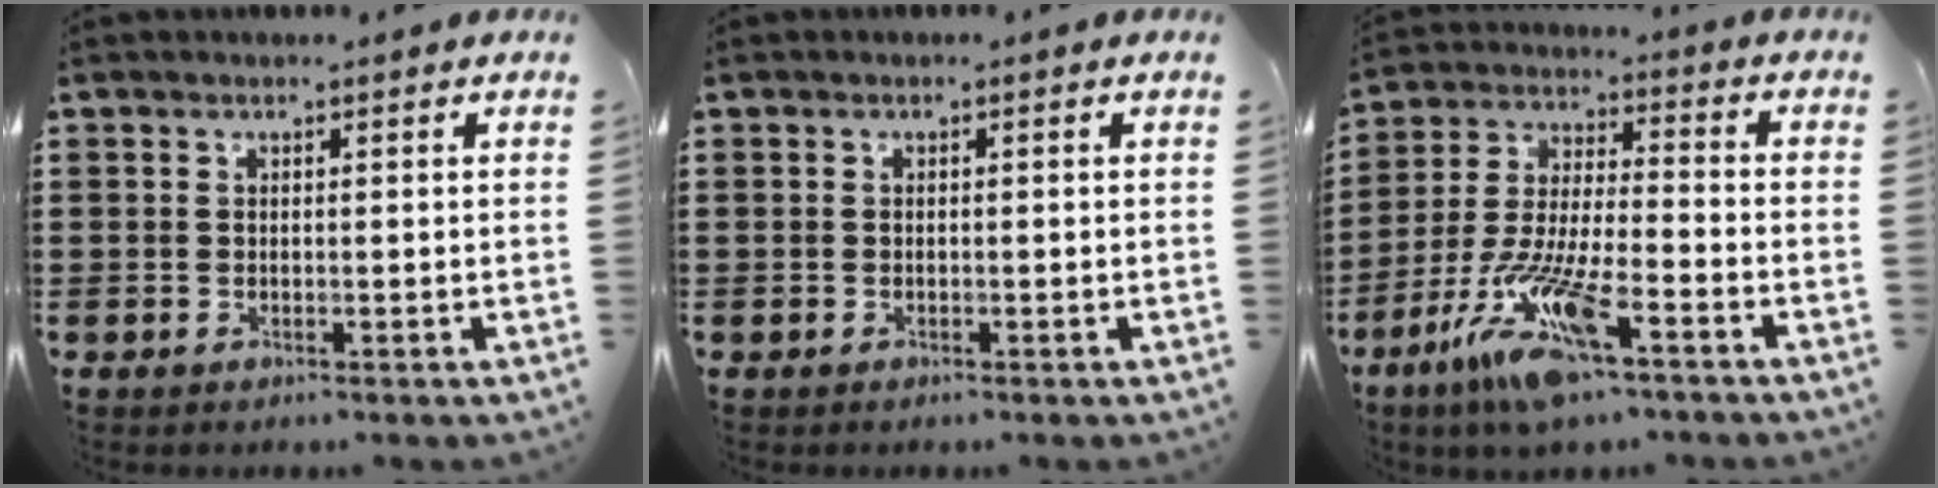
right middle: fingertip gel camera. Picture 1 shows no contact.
{"total": 0.0}
{"total": 12.5, "force": [-8.2, 1.7, 9.3], "torque": [-0.199, -0.007, -0.159]}